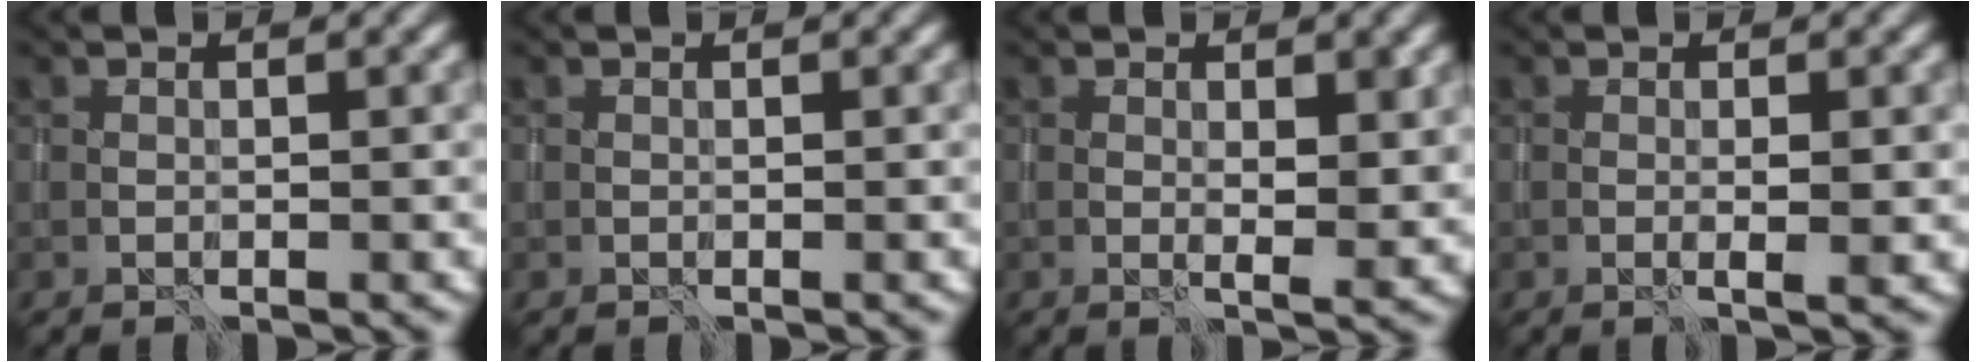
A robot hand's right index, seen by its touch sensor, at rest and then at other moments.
{"total": 0.0}
{"total": 2.2, "force": [0.6, 0.7, 2.0], "torque": [-0.031, -0.006, 0.011]}
{"total": 1.4, "force": [0.0, 0.1, 1.4], "torque": [-0.023, -0.001, -0.002]}